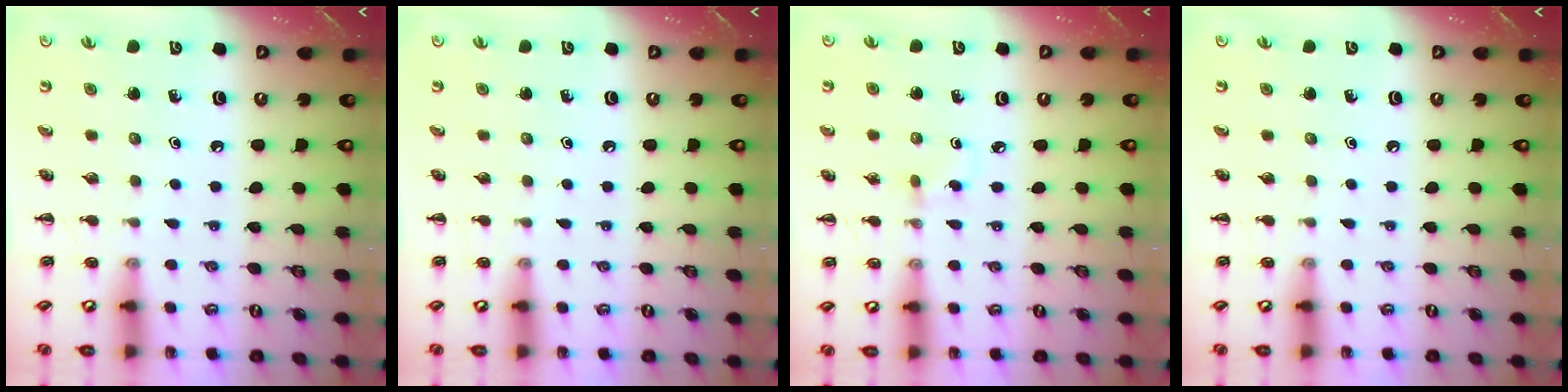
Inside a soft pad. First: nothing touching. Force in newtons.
{"total": 0.0}
{"total": 2.6, "press": 2.4, "slide": 1.2}
{"total": 0.0}